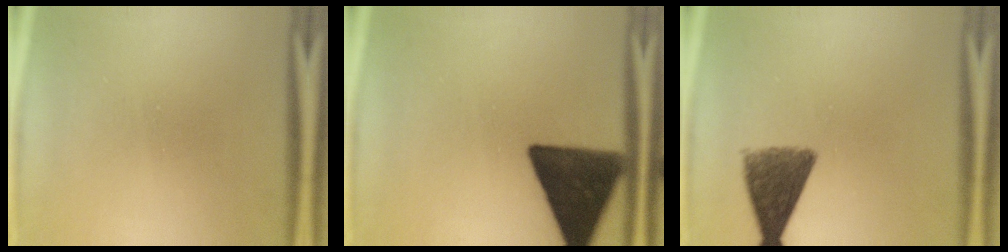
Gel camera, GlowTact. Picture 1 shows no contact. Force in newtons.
{"total": 16.0}
{"total": 8.8}